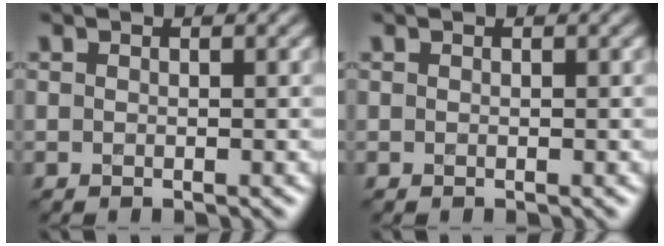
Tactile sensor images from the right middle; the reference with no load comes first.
{"total": 0.0}